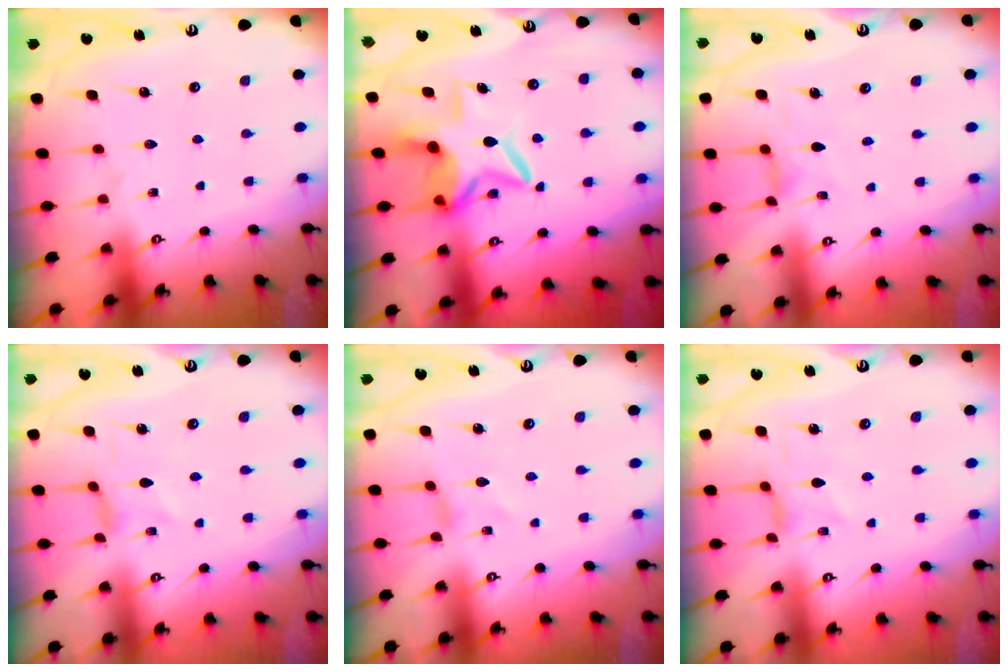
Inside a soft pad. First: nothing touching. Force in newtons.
{"total": 9.9, "press": 9.9, "slide": 1.0}
{"total": 1.2, "press": 1.2, "slide": 0.3}
{"total": 0.0}
{"total": 0.0}
{"total": 0.0}